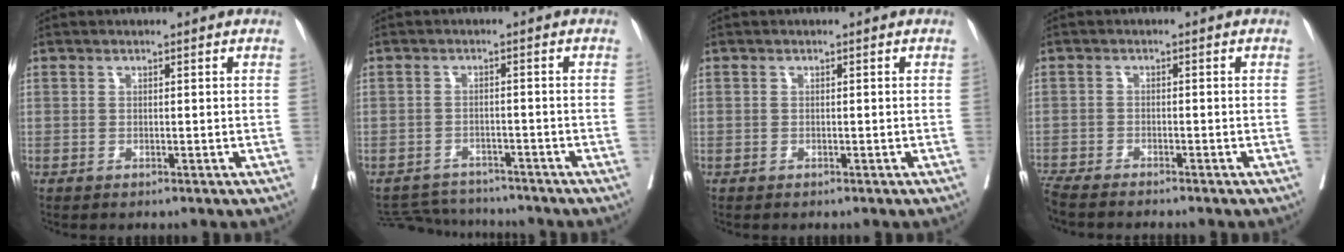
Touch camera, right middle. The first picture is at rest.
{"total": 6.7, "force": [-6.6, 1.2, 0.1], "torque": [-0.007, 0.006, -0.101]}
{"total": 0.6, "force": [-0.2, 0.6, -0.1], "torque": [0.005, 0.007, -0.006]}
{"total": 7.0, "force": [-6.3, 0.5, 3.0], "torque": [-0.041, -0.017, -0.105]}